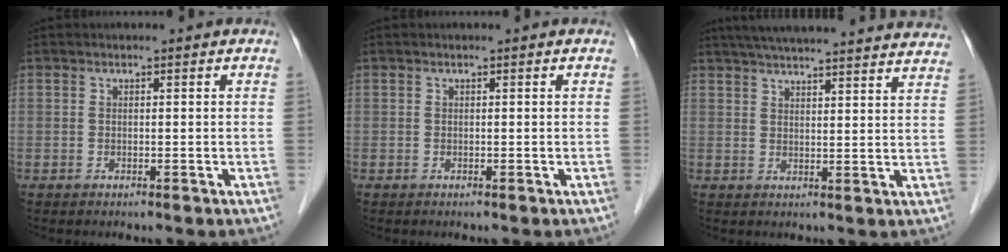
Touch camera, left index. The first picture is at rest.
{"total": 0.0}
{"total": 27.2, "force": [25.1, 1.9, 10.4], "torque": [-0.167, -0.013, 0.310]}